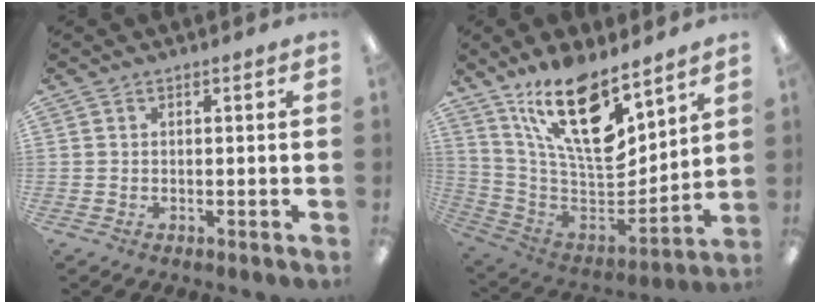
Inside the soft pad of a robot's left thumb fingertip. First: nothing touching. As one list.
[{"total": 20.4, "force": [13.2, 7.5, 13.6], "torque": [-0.252, -0.090, 0.227]}]